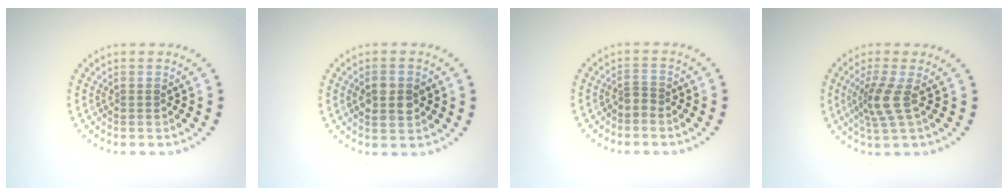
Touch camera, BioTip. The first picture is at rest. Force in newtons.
{"total": 2.7, "press": 2.7, "slide": 0.1}
{"total": 0.8, "press": 0.5, "slide": 0.7}
{"total": 2.9, "press": 2.2, "slide": 1.9}